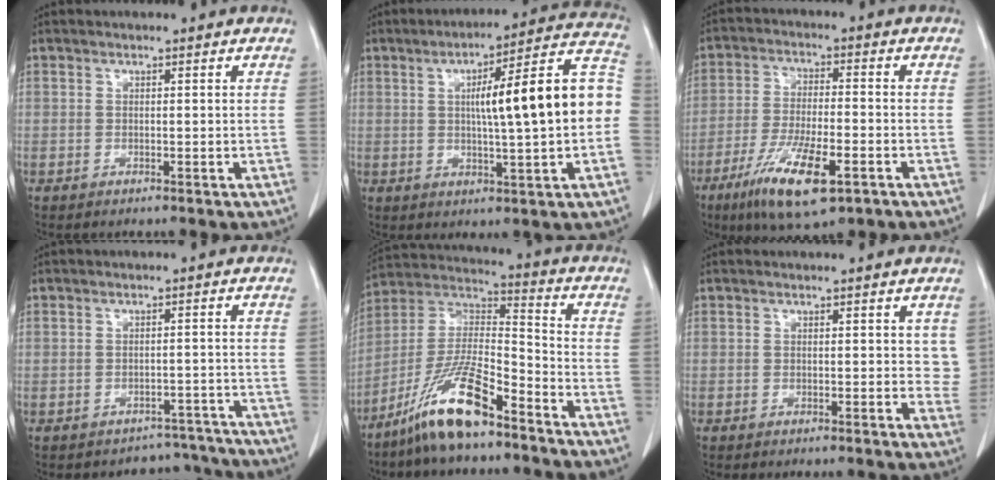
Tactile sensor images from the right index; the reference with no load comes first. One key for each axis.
{"total": 17.0, "fx": 0.8, "fy": 1.3, "fz": 16.9, "tx": -0.235, "ty": 0.037, "tz": 0.007}
{"total": 12.3, "fx": -6.5, "fy": 2.7, "fz": 10.0, "tx": -0.192, "ty": -0.023, "tz": -0.107}
{"total": 5.2, "fx": -4.6, "fy": 2.1, "fz": -1.2, "tx": 0.028, "ty": 0.037, "tz": -0.047}
{"total": 14.1, "fx": -9.8, "fy": 2.4, "fz": 9.8, "tx": -0.203, "ty": -0.002, "tz": -0.183}
{"total": 3.0, "fx": 1.1, "fy": 1.5, "fz": 2.3, "tx": -0.012, "ty": -0.006, "tz": 0.009}